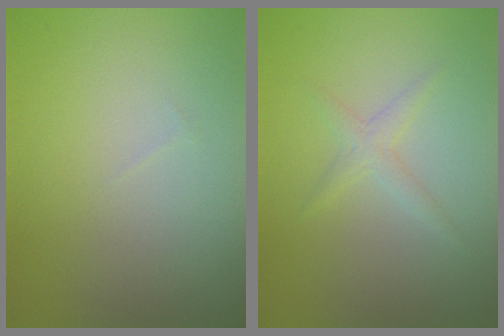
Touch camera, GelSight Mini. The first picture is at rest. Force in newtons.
{"total": 1.3, "press": 1.3, "slide": 0.1}